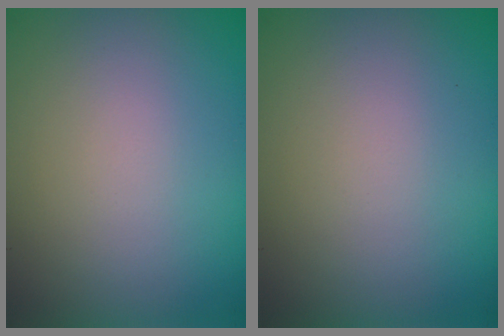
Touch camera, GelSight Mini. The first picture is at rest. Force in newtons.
{"total": 0.0}